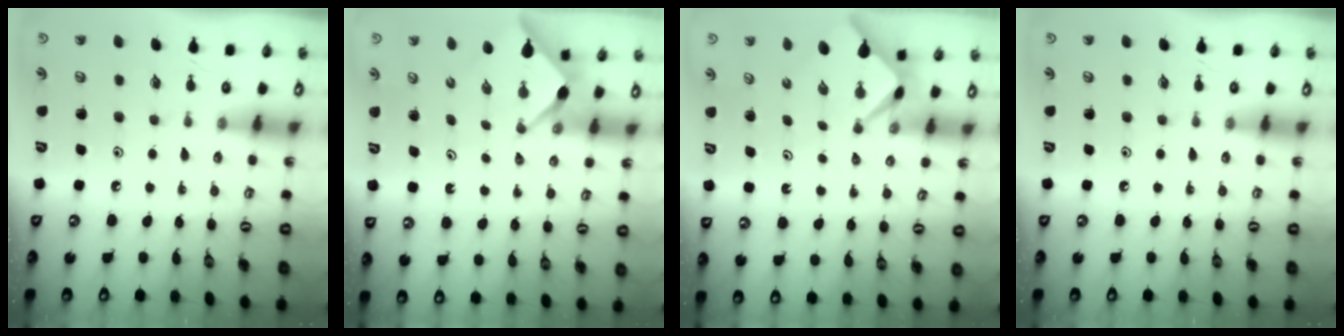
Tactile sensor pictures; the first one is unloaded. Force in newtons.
{"total": 2.7, "press": 2.6, "slide": 0.3}
{"total": 2.7, "press": 2.7, "slide": 0.3}
{"total": 0.0}